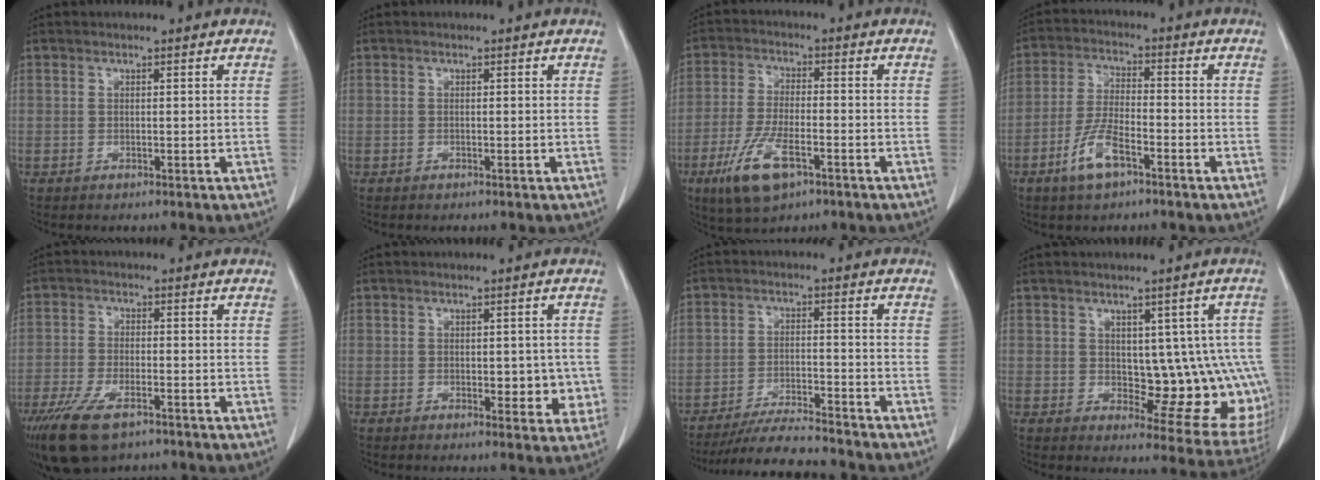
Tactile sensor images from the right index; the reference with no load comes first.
{"total": 0.0}
{"total": 9.4, "force": [-4.8, 2.9, 7.5], "torque": [-0.158, -0.015, -0.084]}
{"total": 7.1, "force": [-4.0, 2.1, 5.5], "torque": [-0.117, -0.003, -0.076]}
{"total": 9.7, "force": [-6.4, 3.5, 6.4], "torque": [-0.122, -0.018, -0.110]}
{"total": 4.7, "force": [-0.6, 2.7, 3.8], "torque": [-0.029, 0.004, -0.002]}
{"total": 10.4, "force": [-9.8, 0.6, 3.5], "torque": [-0.050, -0.012, -0.163]}
{"total": 12.0, "force": [0.5, 5.8, 10.5], "torque": [-0.104, 0.010, 0.021]}